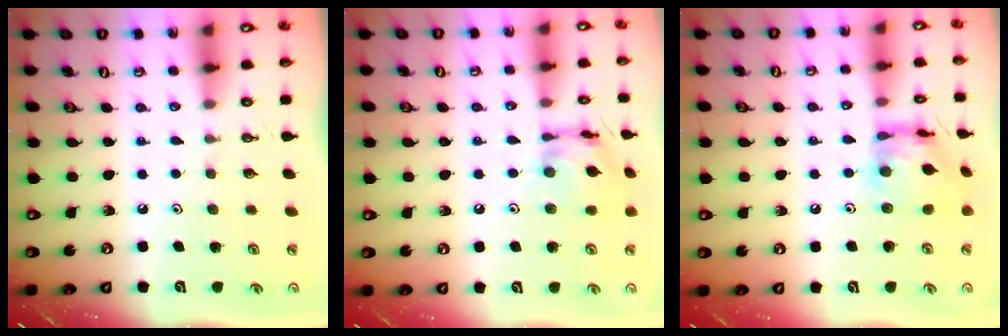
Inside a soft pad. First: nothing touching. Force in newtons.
{"total": 13.5, "press": 13.4, "slide": 1.1}
{"total": 13.0, "press": 13.0, "slide": 1.2}